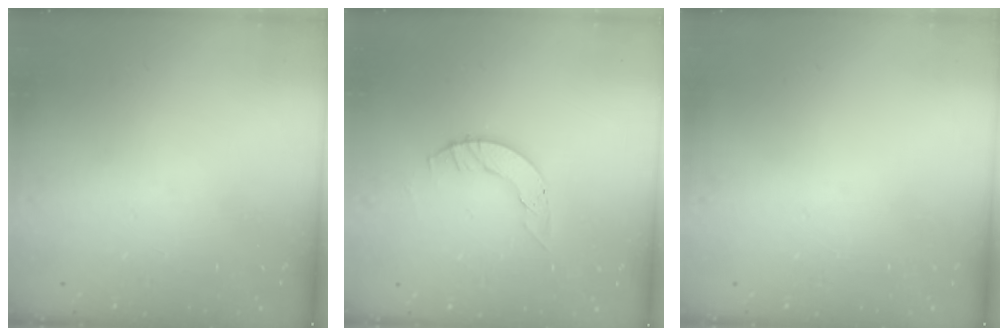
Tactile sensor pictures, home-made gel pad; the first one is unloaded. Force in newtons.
{"total": 4.0, "press": 4.0, "slide": 0.1}
{"total": 0.0}